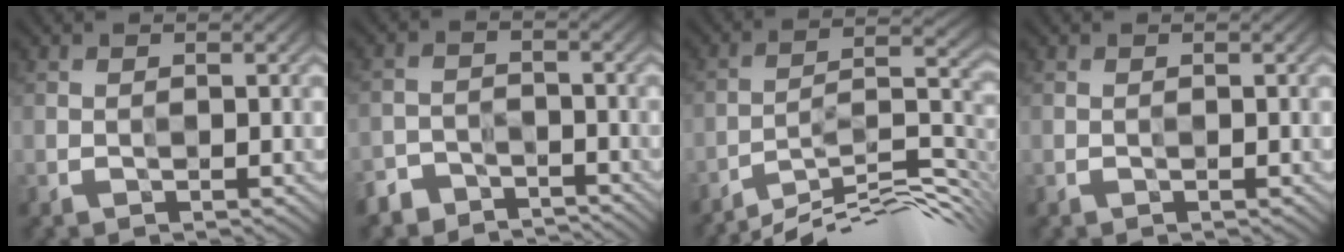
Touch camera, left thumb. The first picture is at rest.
{"total": 3.2, "force": [-3.0, 0.7, -1.0], "torque": [0.023, 0.005, -0.067]}
{"total": 12.4, "force": [-10.8, 1.0, 5.9], "torque": [-0.094, 0.021, -0.175]}
{"total": 0.0}